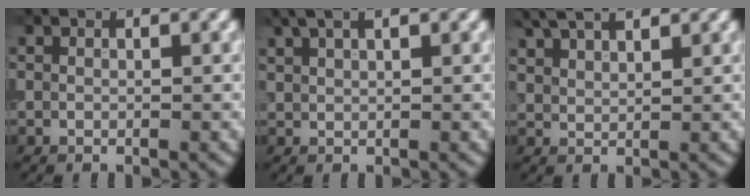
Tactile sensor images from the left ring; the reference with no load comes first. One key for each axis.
{"total": 3.2, "fx": 2.2, "fy": 1.0, "fz": 2.0, "tx": -0.031, "ty": 0.012, "tz": 0.033}
{"total": 4.6, "fx": 3.6, "fy": 1.4, "fz": 2.3, "tx": -0.043, "ty": 0.017, "tz": 0.052}